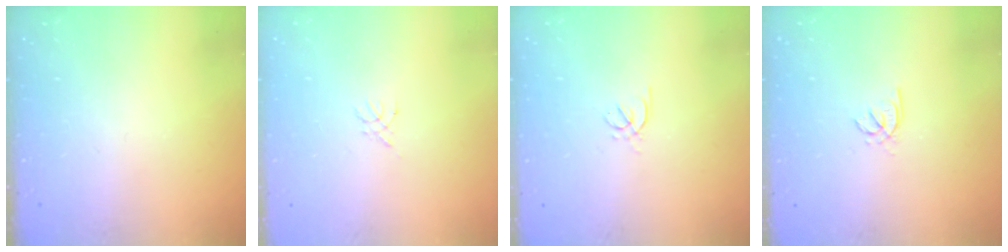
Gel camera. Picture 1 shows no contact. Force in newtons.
{"total": 1.4, "press": 1.4, "slide": 0.3}
{"total": 1.6, "press": 1.5, "slide": 0.5}
{"total": 1.8, "press": 1.8, "slide": 0.5}